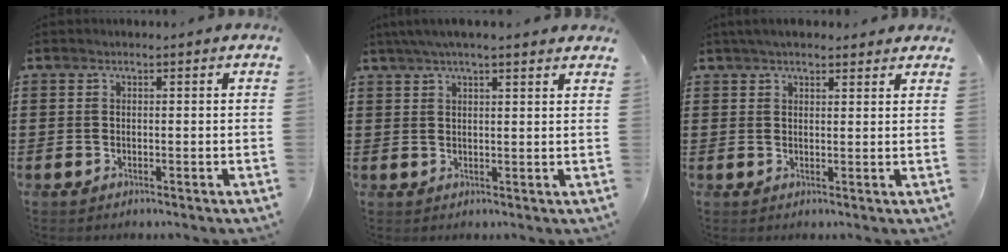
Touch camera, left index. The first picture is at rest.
{"total": 3.8, "force": [3.0, 0.2, 2.2], "torque": [-0.050, 0.003, 0.055]}
{"total": 3.1, "force": [2.7, 0.8, 1.2], "torque": [-0.029, 0.002, 0.051]}